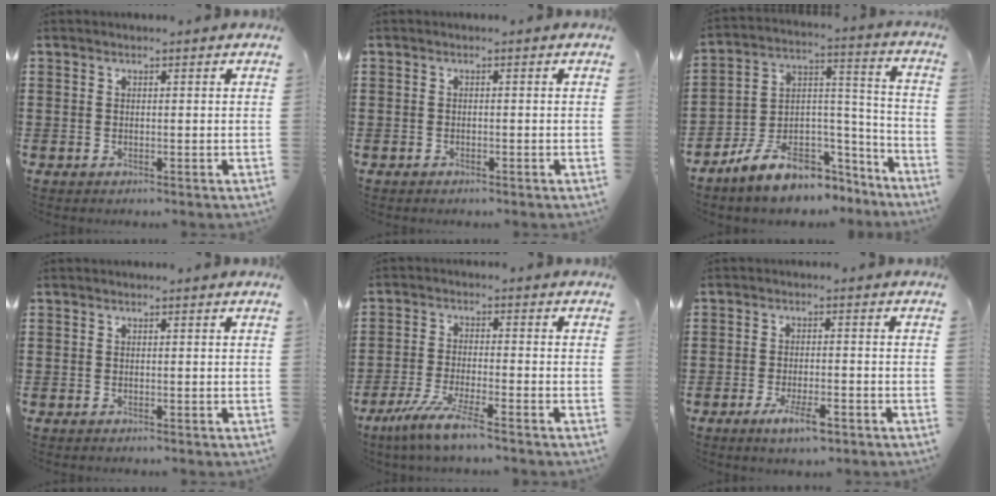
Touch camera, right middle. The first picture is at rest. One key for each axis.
{"total": 0.6, "fx": -0.5, "fy": 0.2, "fz": 0.1, "tx": -0.003, "ty": 0.000, "tz": -0.011}
{"total": 9.3, "fx": -7.1, "fy": 4.2, "fz": 4.2, "tx": -0.087, "ty": 0.021, "tz": -0.136}
{"total": 0.0}
{"total": 6.2, "fx": -4.8, "fy": -0.2, "fz": 4.0, "tx": -0.090, "ty": -0.020, "tz": -0.093}
{"total": 4.8, "fx": -2.6, "fy": 1.3, "fz": 3.8, "tx": -0.071, "ty": -0.002, "tz": -0.046}